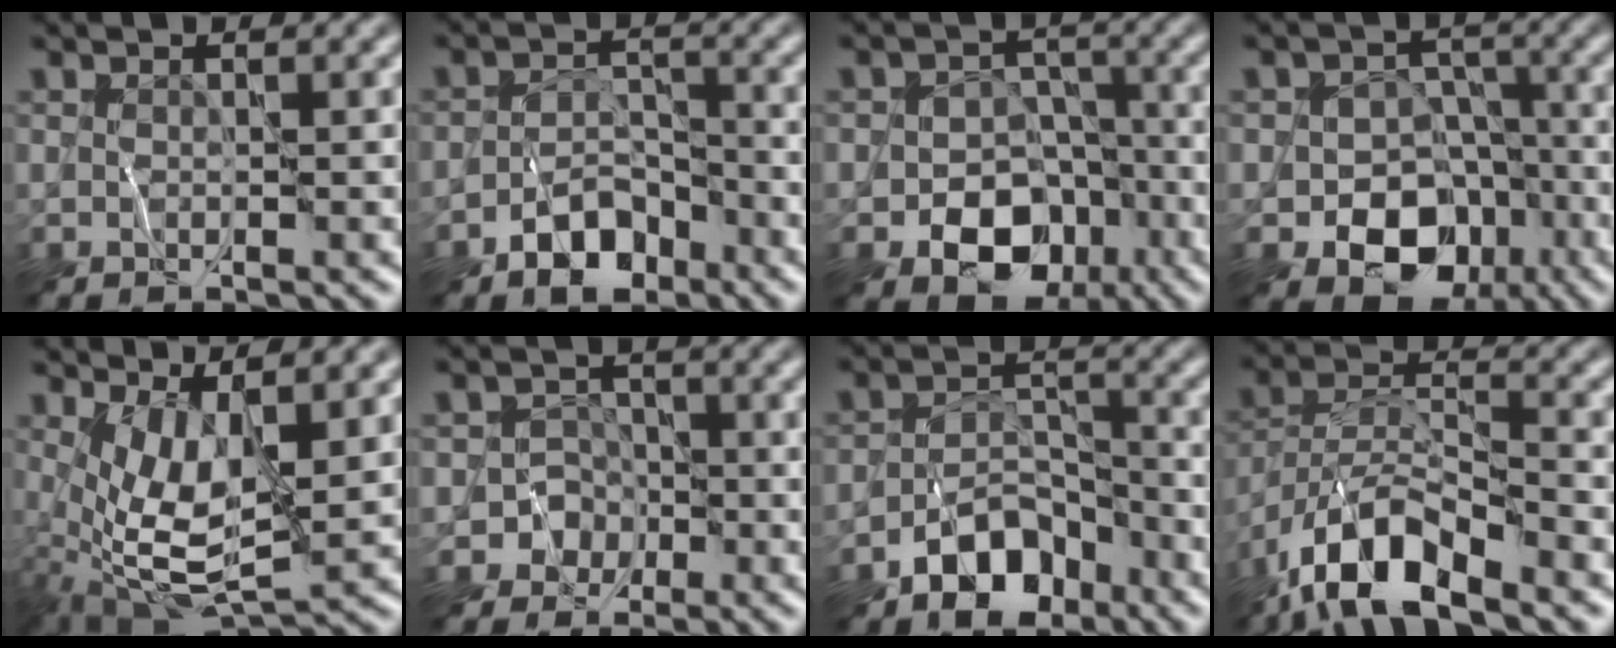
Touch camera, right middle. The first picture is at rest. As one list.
[{"total": 4.2, "force": [-2.7, 2.5, 2.1], "torque": [-0.021, 0.002, -0.054]}, {"total": 8.8, "force": [-4.3, 6.7, 3.7], "torque": [-0.023, -0.007, -0.087]}, {"total": 9.8, "force": [-4.8, 7.7, 3.7], "torque": [-0.030, -0.010, -0.093]}, {"total": 6.4, "force": [1.3, 2.6, 5.7], "torque": [-0.123, -0.014, 0.027]}, {"total": 3.8, "force": [-2.0, 3.2, -0.1], "torque": [0.038, 0.004, -0.047]}, {"total": 5.6, "force": [-3.5, 3.4, 2.8], "torque": [-0.034, 0.000, -0.065]}, {"total": 8.2, "force": [-5.9, 2.5, 5.2], "torque": [-0.085, 0.000, -0.122]}]